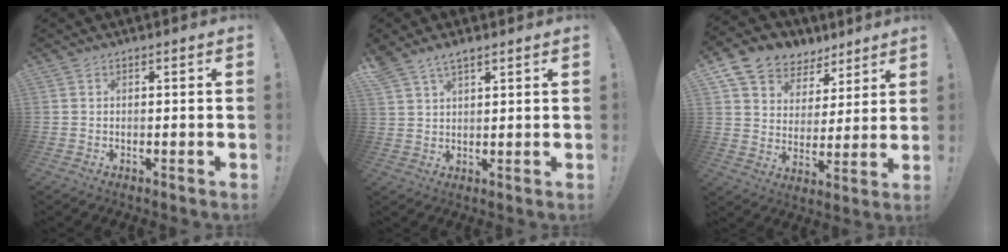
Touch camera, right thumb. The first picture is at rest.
{"total": 4.5, "force": [3.5, 1.7, 2.2], "torque": [-0.042, -0.016, 0.067]}
{"total": 10.0, "force": [6.7, 7.1, 1.9], "torque": [-0.029, -0.057, 0.132]}